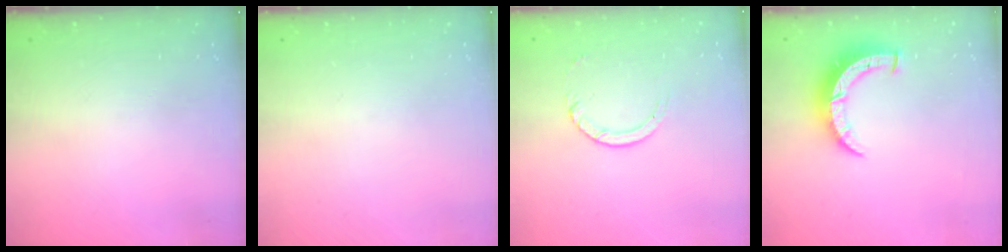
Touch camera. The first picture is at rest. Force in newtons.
{"total": 0.0}
{"total": 3.0, "press": 2.9, "slide": 0.4}
{"total": 8.2, "press": 8.1, "slide": 1.0}